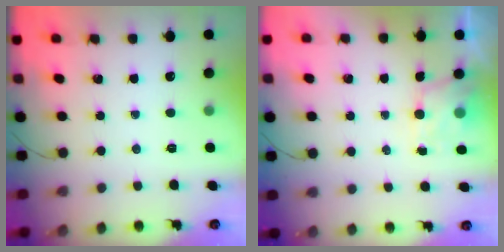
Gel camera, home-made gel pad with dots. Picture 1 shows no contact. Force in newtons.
{"total": 4.4, "press": 4.3, "slide": 1.0}